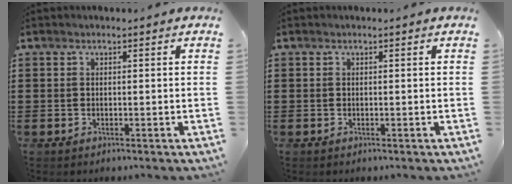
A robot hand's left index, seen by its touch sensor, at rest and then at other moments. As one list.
[{"total": 0.0}]